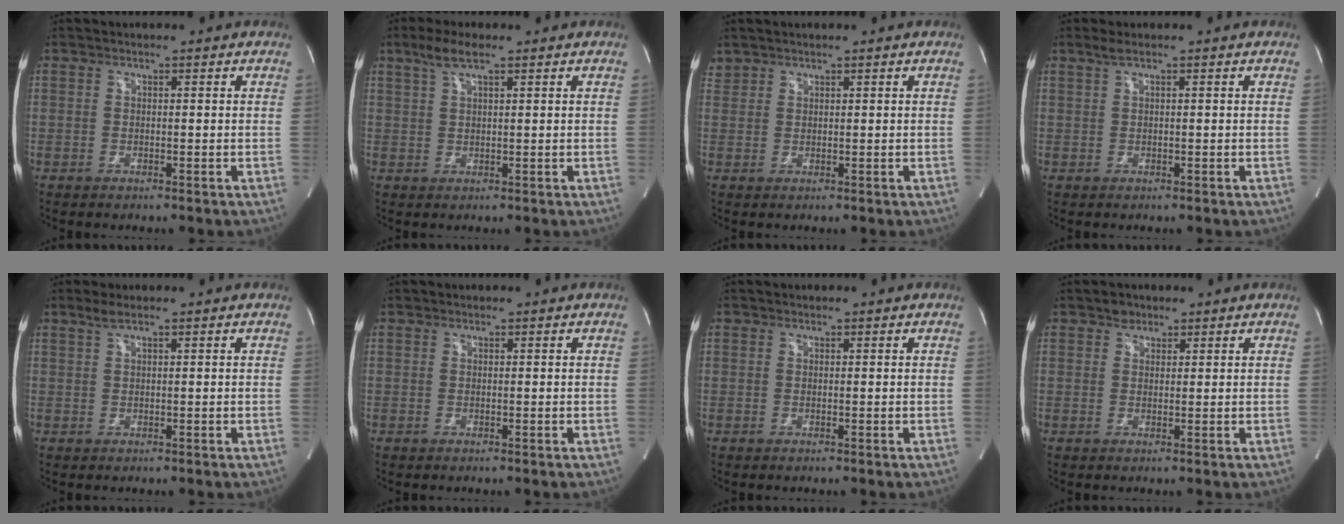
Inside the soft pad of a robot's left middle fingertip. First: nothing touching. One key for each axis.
{"total": 4.0, "fx": 2.6, "fy": 0.7, "fz": 2.9, "tx": -0.069, "ty": 0.013, "tz": 0.054}
{"total": 1.5, "fx": 1.4, "fy": 0.5, "fz": -0.1, "tx": 0.000, "ty": 0.012, "tz": 0.029}
{"total": 1.3, "fx": 0.9, "fy": -0.1, "fz": 1.0, "tx": -0.031, "ty": 0.013, "tz": 0.020}
{"total": 1.7, "fx": 1.2, "fy": 0.1, "fz": 1.1, "tx": -0.032, "ty": 0.007, "tz": 0.027}
{"total": 0.0}
{"total": 0.0}
{"total": 1.8, "fx": 1.2, "fy": 1.3, "fz": 0.3, "tx": -0.004, "ty": 0.001, "tz": 0.017}